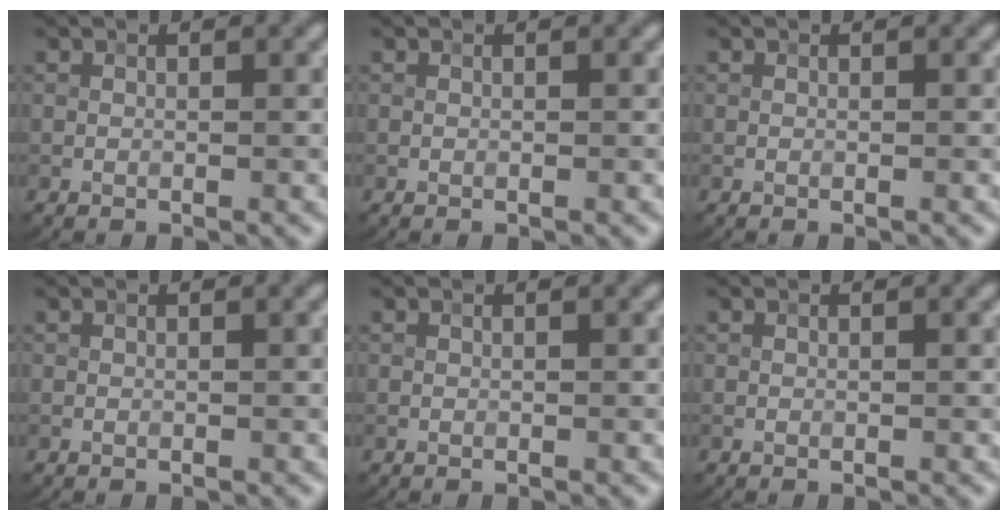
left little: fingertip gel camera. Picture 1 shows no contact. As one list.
[{"total": 0.0}, {"total": 0.0}, {"total": 0.0}, {"total": 0.0}, {"total": 0.0}]